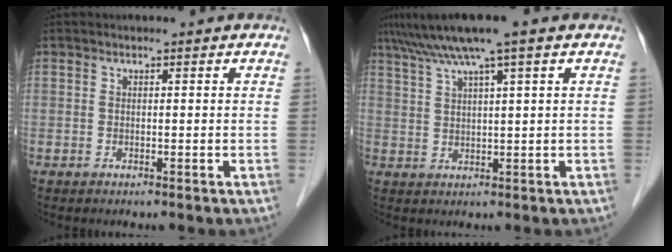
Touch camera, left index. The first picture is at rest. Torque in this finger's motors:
{"motor_torque": [1.04, -0.97, 0.84, 0.17]}